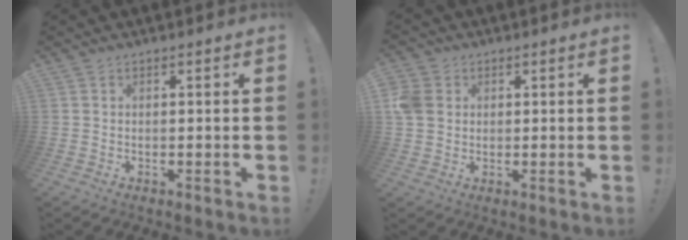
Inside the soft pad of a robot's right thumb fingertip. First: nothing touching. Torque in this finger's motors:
{"motor_torque": [0.05, 0.05, 0.29, 0.21, 0.05]}